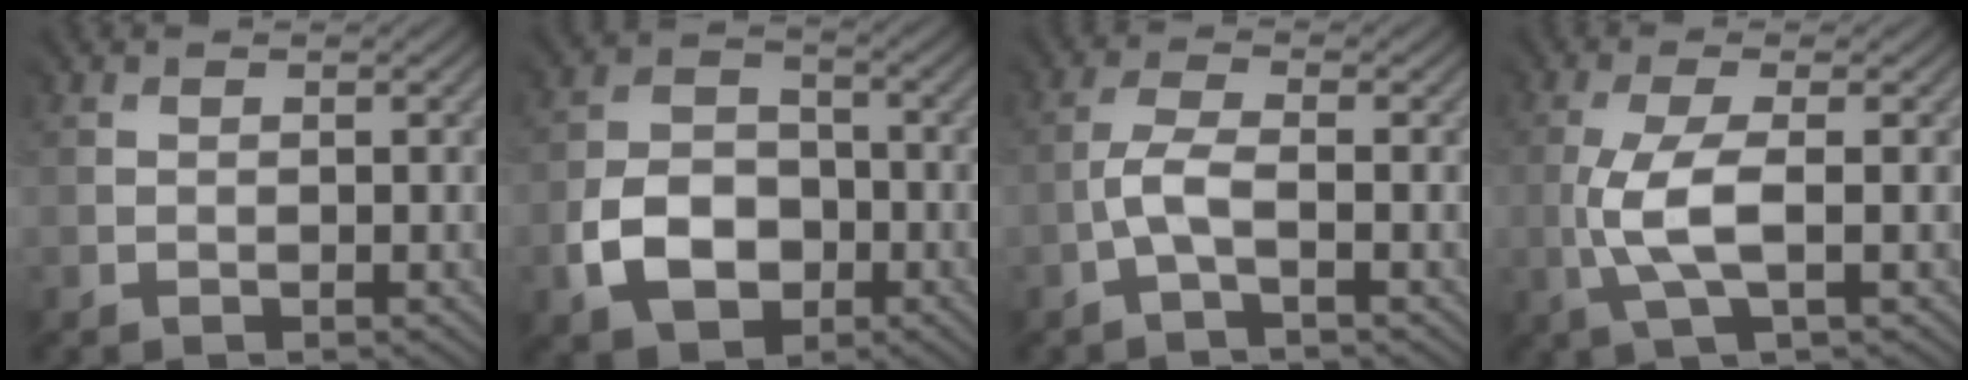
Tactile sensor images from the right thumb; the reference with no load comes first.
{"total": 5.6, "force": [-2.7, 4.3, 2.4], "torque": [-0.047, -0.006, -0.056]}
{"total": 2.3, "force": [-1.4, 0.0, 1.8], "torque": [-0.049, 0.008, -0.034]}
{"total": 4.4, "force": [-1.0, 0.8, 4.2], "torque": [-0.102, 0.006, -0.024]}